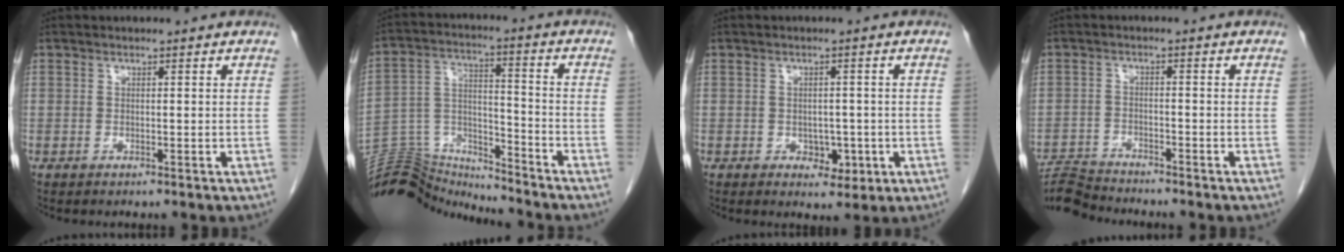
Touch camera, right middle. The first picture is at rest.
{"total": 13.3, "force": [-13.2, 1.3, 0.0], "torque": [-0.006, 0.054, -0.237]}
{"total": 3.5, "force": [-1.0, 2.2, 2.5], "torque": [-0.027, 0.003, -0.004]}
{"total": 5.5, "force": [-5.5, -0.5, -0.1], "torque": [0.004, -0.006, -0.102]}